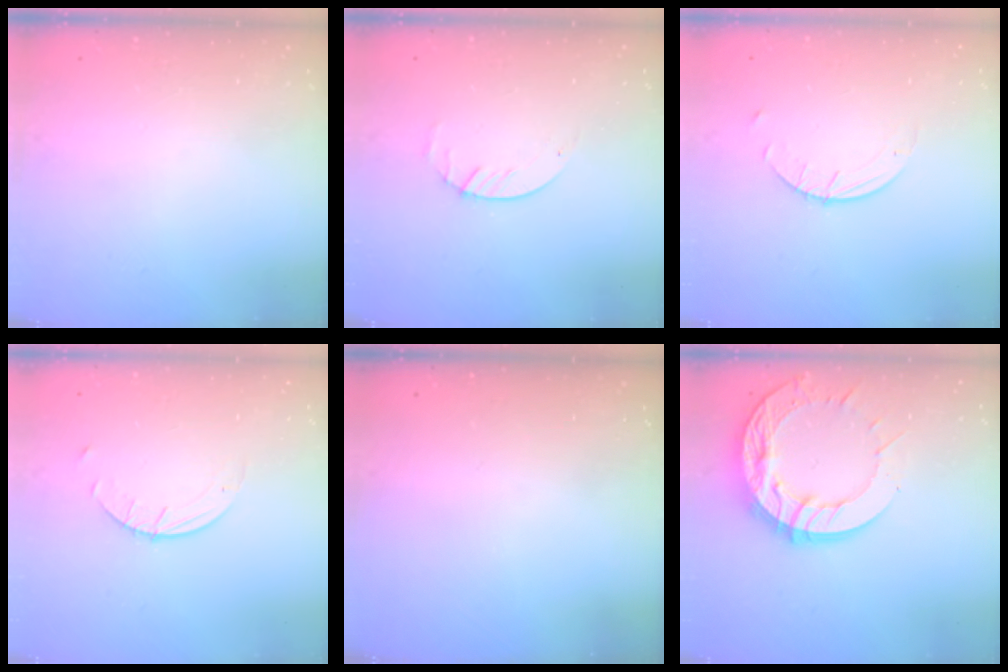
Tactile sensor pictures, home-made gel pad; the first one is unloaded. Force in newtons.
{"total": 1.7, "press": 1.6, "slide": 0.2}
{"total": 4.0, "press": 4.0, "slide": 0.4}
{"total": 4.0, "press": 4.0, "slide": 0.4}
{"total": 0.0}
{"total": 15.9, "press": 15.8, "slide": 1.4}